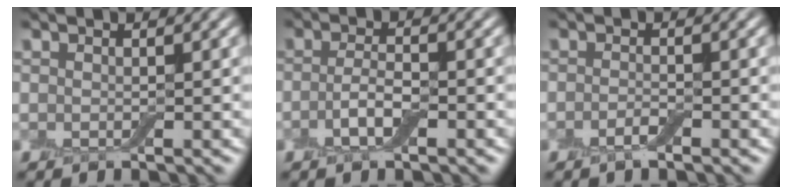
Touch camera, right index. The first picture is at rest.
{"total": 2.5, "force": [-1.0, 0.9, 2.2], "torque": [-0.046, 0.002, -0.024]}
{"total": 1.2, "force": [-0.7, 0.3, 0.9], "torque": [-0.018, 0.001, -0.016]}